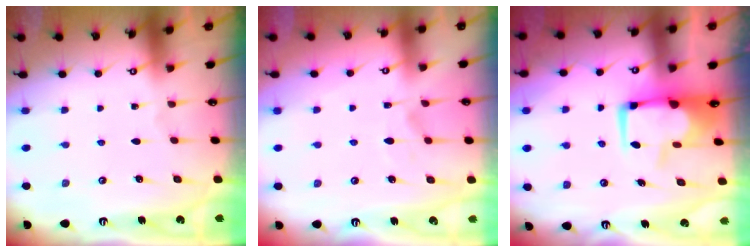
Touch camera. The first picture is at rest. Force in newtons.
{"total": 1.4, "press": 0.9, "slide": 1.1}
{"total": 3.5, "press": 3.2, "slide": 1.2}